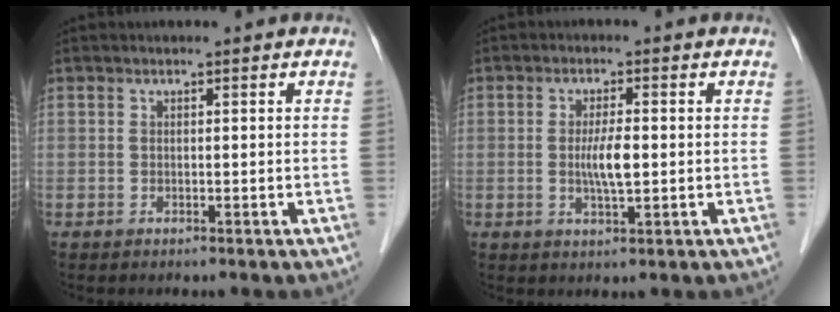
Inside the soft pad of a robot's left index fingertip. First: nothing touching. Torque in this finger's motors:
{"motor_torque": [0.65, 0.51, 0.15, 0.09]}